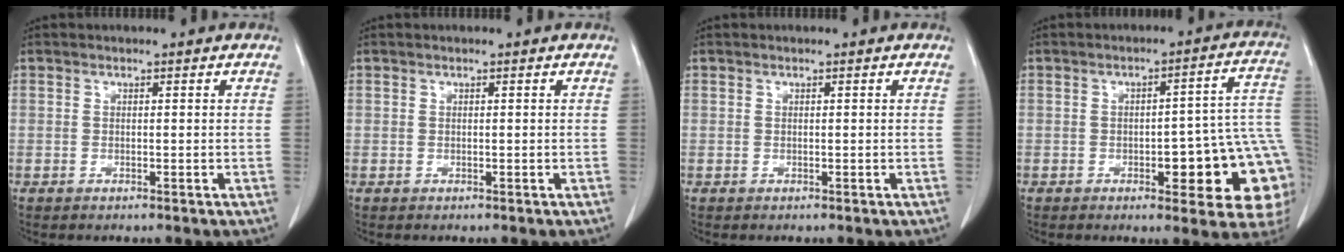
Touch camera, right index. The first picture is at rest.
{"total": 0.0}
{"total": 0.0}
{"total": 15.5, "force": [-3.5, 4.2, 14.5], "torque": [-0.100, 0.033, -0.032]}